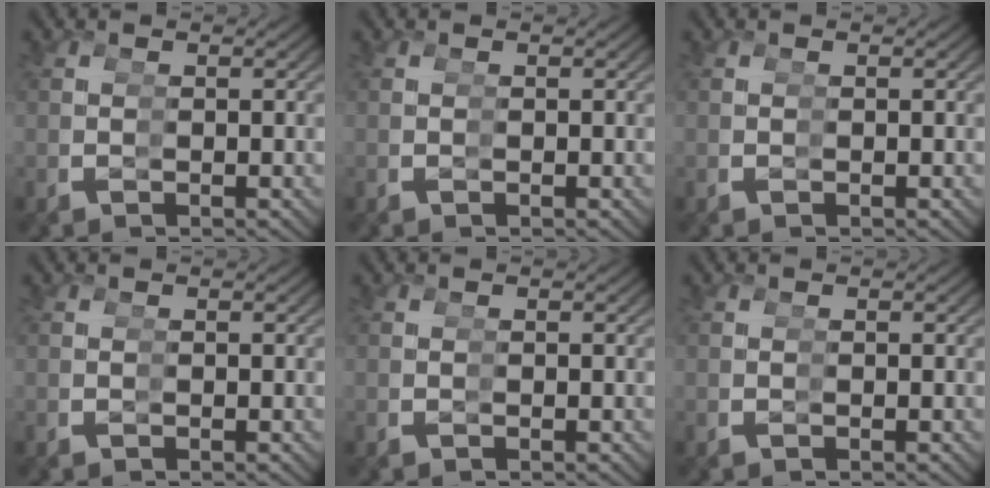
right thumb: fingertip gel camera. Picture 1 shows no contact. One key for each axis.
{"total": 0.0}
{"total": 0.0}
{"total": 0.0}
{"total": 0.0}
{"total": 0.0}